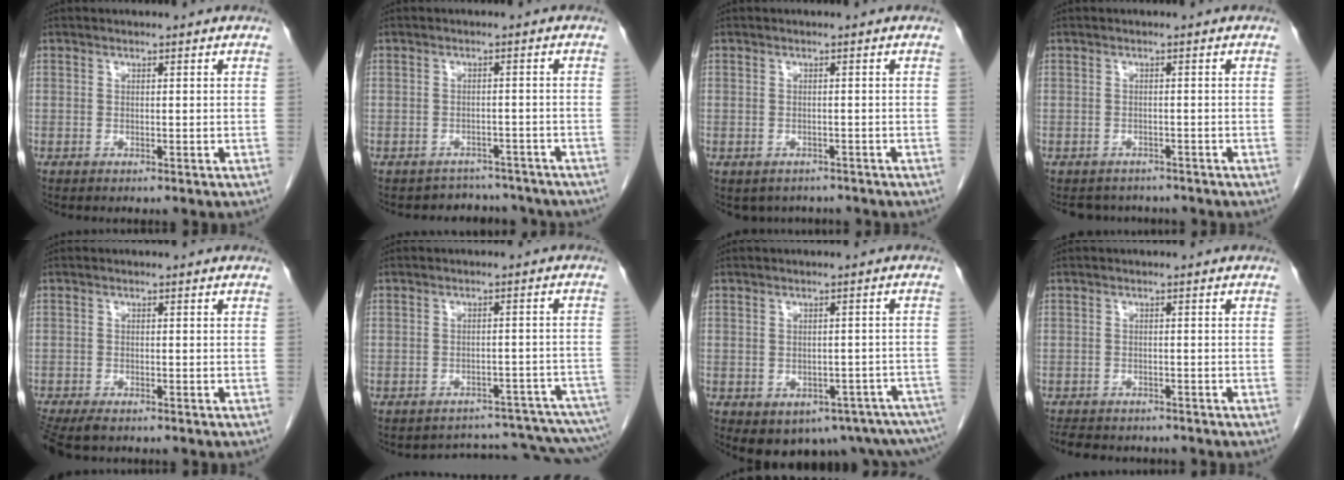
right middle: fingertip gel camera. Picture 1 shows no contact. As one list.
[{"total": 6.1, "force": [-5.5, 2.7, -0.4], "torque": [0.013, 0.021, -0.059]}, {"total": 3.8, "force": [-3.1, 2.1, 0.6], "torque": [-0.006, 0.005, -0.036]}, {"total": 4.4, "force": [-4.0, 1.8, 0.1], "torque": [0.000, -0.001, -0.050]}, {"total": 5.6, "force": [-4.5, 1.7, 2.9], "torque": [-0.050, -0.013, -0.074]}, {"total": 14.3, "force": [-13.9, 1.8, 3.1], "torque": [0.000, 0.034, -0.152]}, {"total": 14.5, "force": [-9.5, 7.9, 7.6], "torque": [-0.077, 0.009, -0.100]}, {"total": 7.8, "force": [-6.8, 2.6, 2.8], "torque": [-0.048, -0.003, -0.090]}]